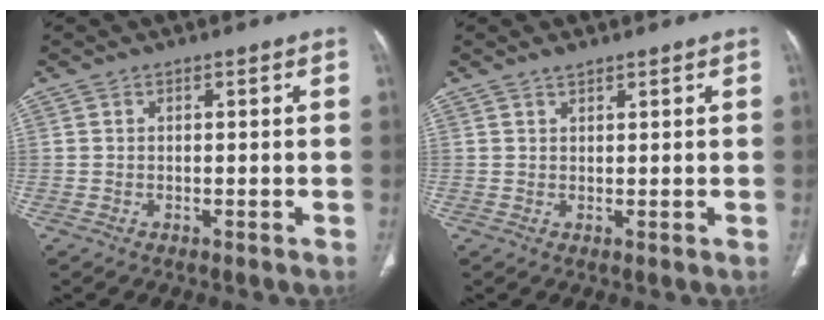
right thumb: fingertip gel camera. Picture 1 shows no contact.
{"total": 1.3, "force": [1.1, 0.5, 0.4], "torque": [-0.004, -0.008, 0.019]}